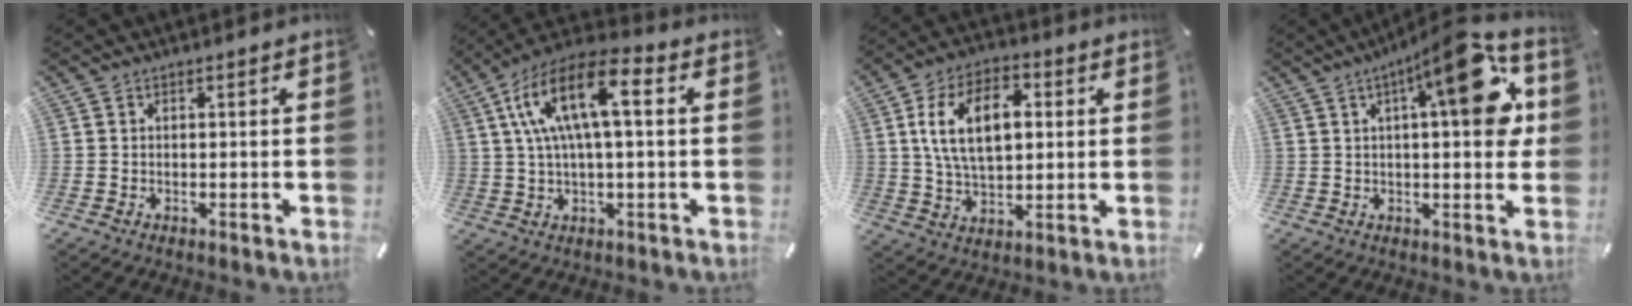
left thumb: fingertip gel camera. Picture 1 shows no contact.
{"total": 15.2, "force": [3.5, 6.3, 13.3], "torque": [-0.279, 0.004, 0.059]}
{"total": 14.5, "force": [3.2, 8.8, 11.1], "torque": [-0.226, 0.011, 0.054]}
{"total": 16.8, "force": [6.3, 4.9, 14.8], "torque": [-0.196, -0.036, 0.089]}